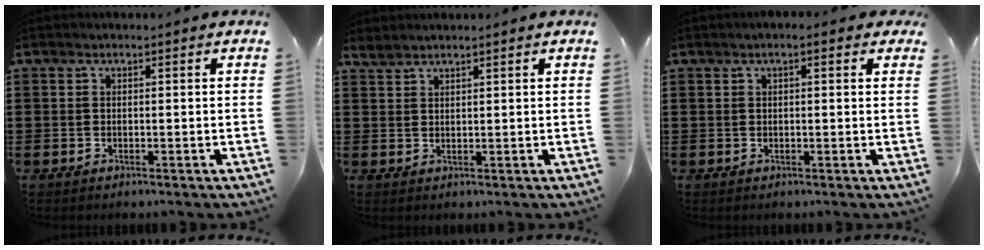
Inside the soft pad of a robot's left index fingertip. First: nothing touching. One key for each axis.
{"total": 1.6, "fx": 1.6, "fy": 0.0, "fz": 0.4, "tx": -0.011, "ty": -0.001, "tz": 0.032}
{"total": 1.7, "fx": 0.6, "fy": 0.3, "fz": 1.6, "tx": -0.031, "ty": 0.004, "tz": 0.008}